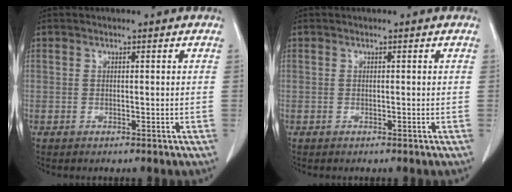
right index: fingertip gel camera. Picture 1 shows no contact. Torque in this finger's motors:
{"motor_torque": [0.00, 0.00, 0.00, 0.01]}